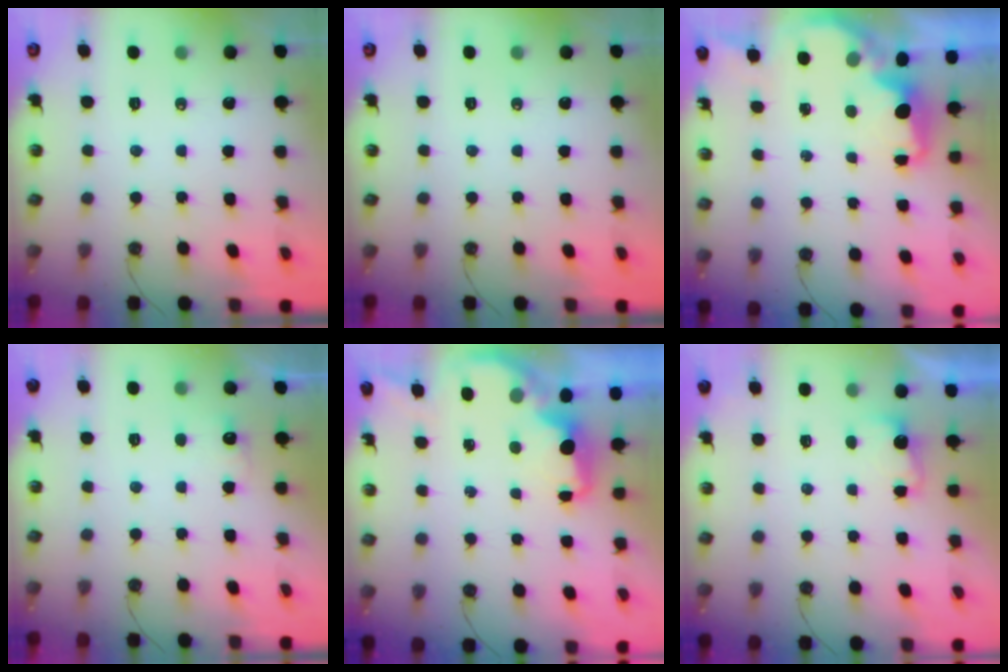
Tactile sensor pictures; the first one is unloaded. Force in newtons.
{"total": 0.0}
{"total": 2.1, "press": 2.0, "slide": 0.8}
{"total": 4.4, "press": 4.2, "slide": 1.2}
{"total": 2.1, "press": 2.0, "slide": 0.8}
{"total": 2.7, "press": 2.5, "slide": 0.9}